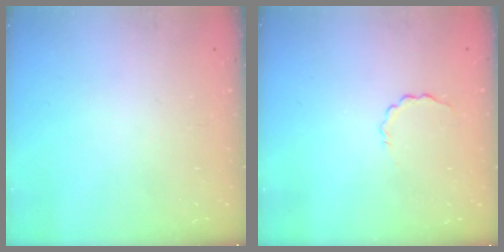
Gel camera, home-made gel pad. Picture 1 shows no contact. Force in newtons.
{"total": 2.9, "press": 2.7, "slide": 0.9}